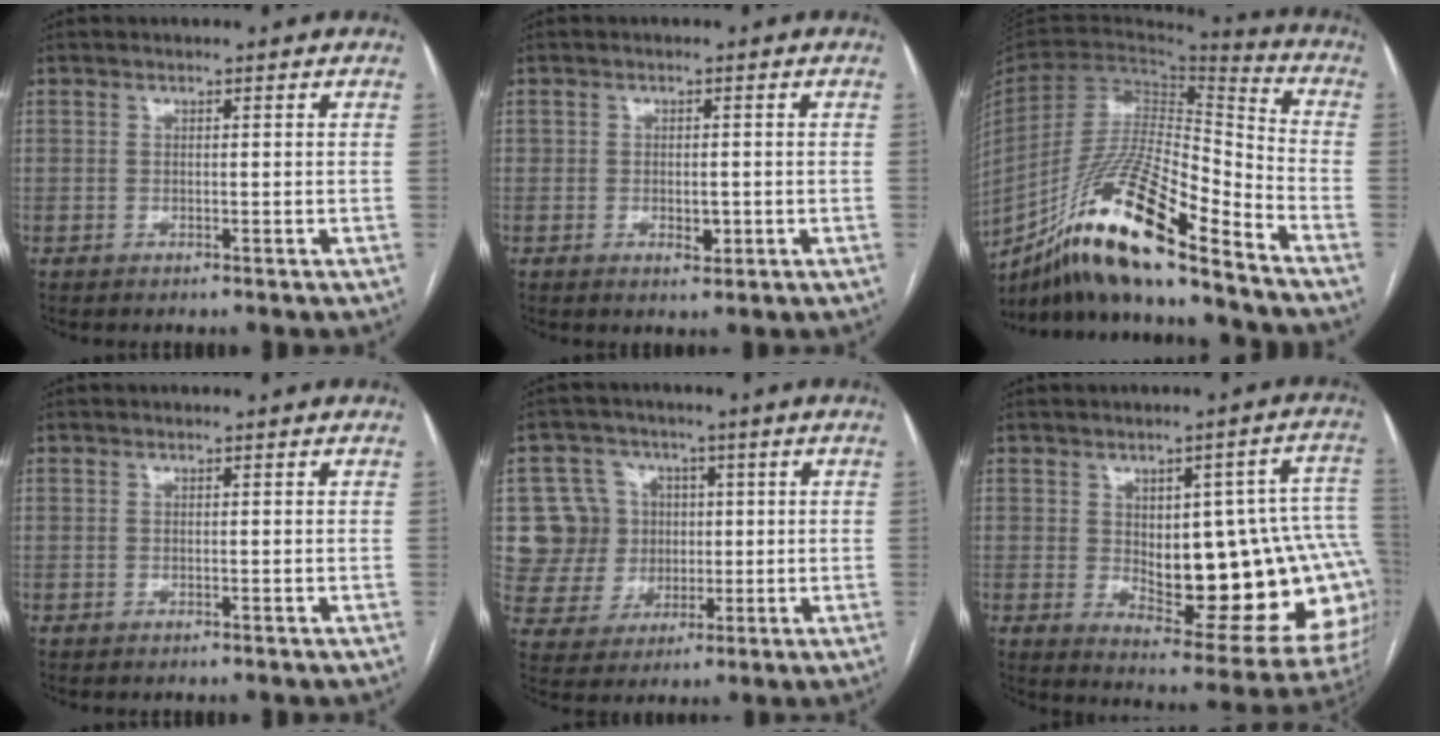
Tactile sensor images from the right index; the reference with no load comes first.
{"total": 2.4, "force": [-0.6, 1.4, 1.9], "torque": [-0.025, 0.000, -0.004]}
{"total": 21.7, "force": [-15.1, 2.1, 15.4], "torque": [-0.302, -0.026, -0.279]}
{"total": 0.0}
{"total": 10.5, "force": [2.0, 10.1, 1.8], "torque": [-0.045, 0.035, 0.046]}
{"total": 22.9, "force": [-0.7, 7.5, 21.6], "torque": [-0.202, 0.021, 0.018]}